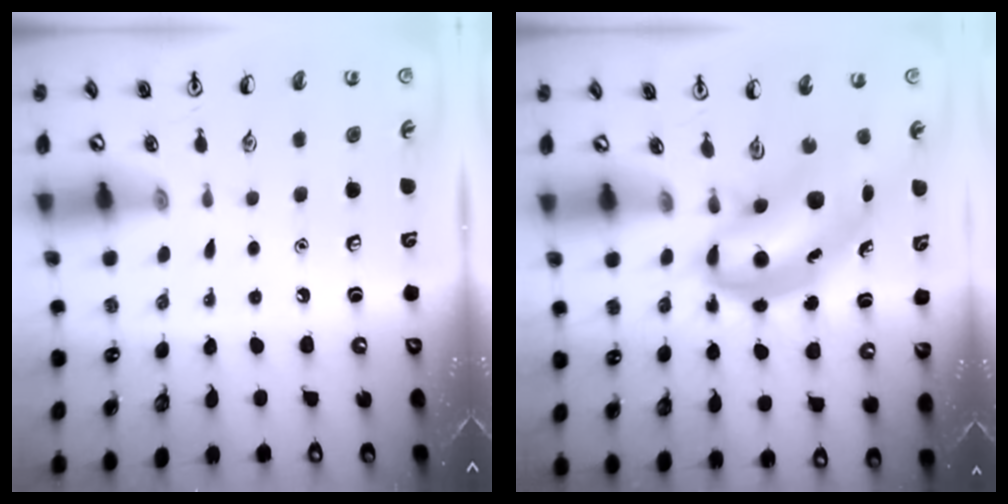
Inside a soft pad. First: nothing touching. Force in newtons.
{"total": 6.3, "press": 6.1, "slide": 1.6}